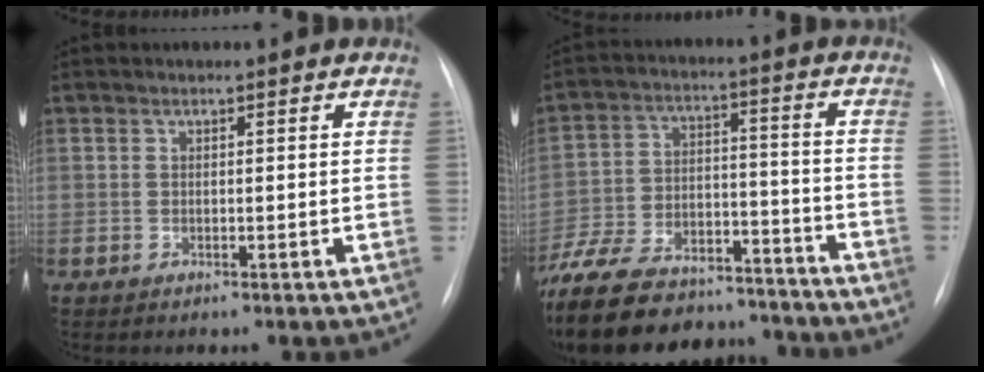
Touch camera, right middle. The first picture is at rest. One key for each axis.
{"total": 25.7, "fx": -21.5, "fy": 9.8, "fz": 10.1, "tx": -0.237, "ty": -0.008, "tz": -0.325}